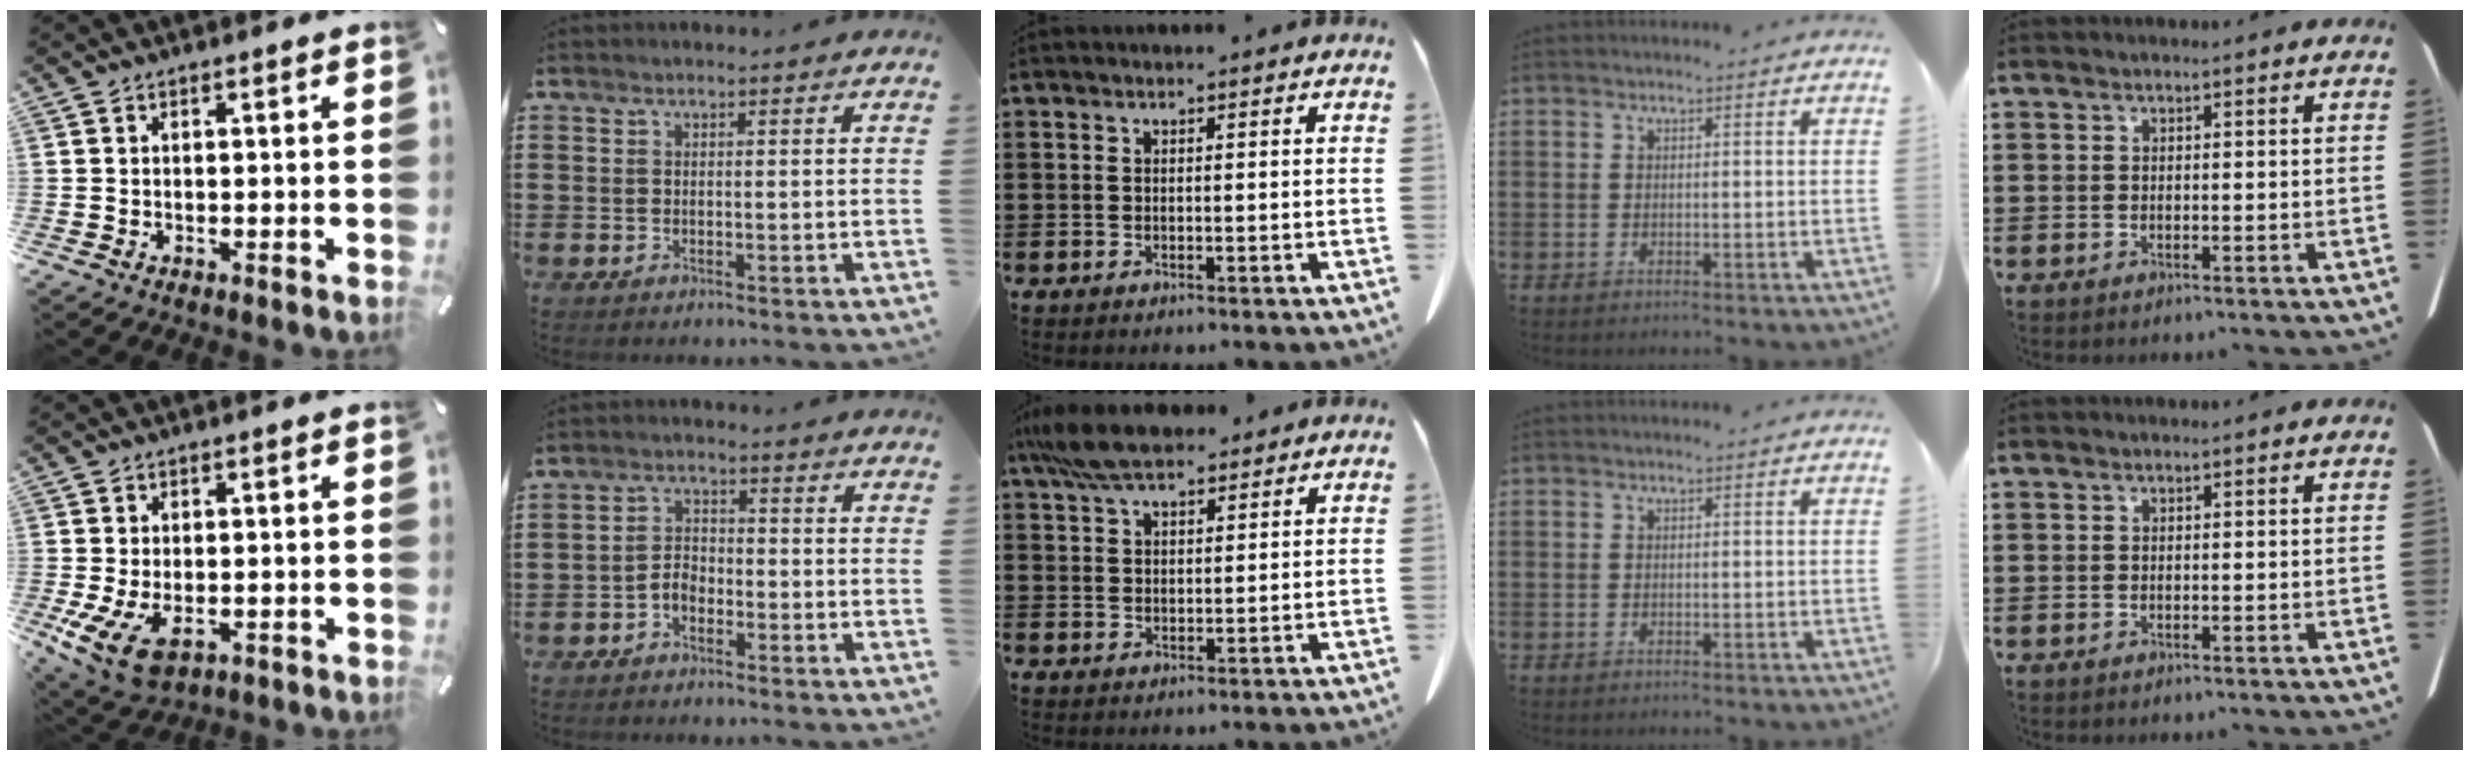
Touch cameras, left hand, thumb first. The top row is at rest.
{"thumb": {"total": 8.1, "force": [-2.4, 5.2, 5.7], "torque": [-0.122, -0.003, -0.041]}, "index": {"total": 2.7, "force": [-1.9, 1.4, 1.4], "torque": [-0.038, 0.005, -0.041]}, "middle": {"total": 7.0, "force": [5.7, 2.0, 3.6], "torque": [-0.086, -0.005, 0.107]}}